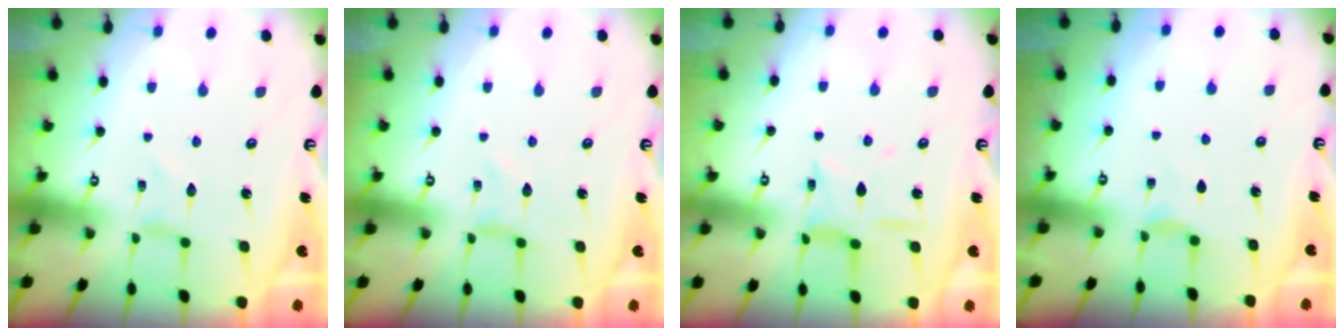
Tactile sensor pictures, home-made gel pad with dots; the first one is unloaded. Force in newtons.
{"total": 0.0}
{"total": 7.4, "press": 7.4, "slide": 0.3}
{"total": 3.5, "press": 3.5, "slide": 0.6}